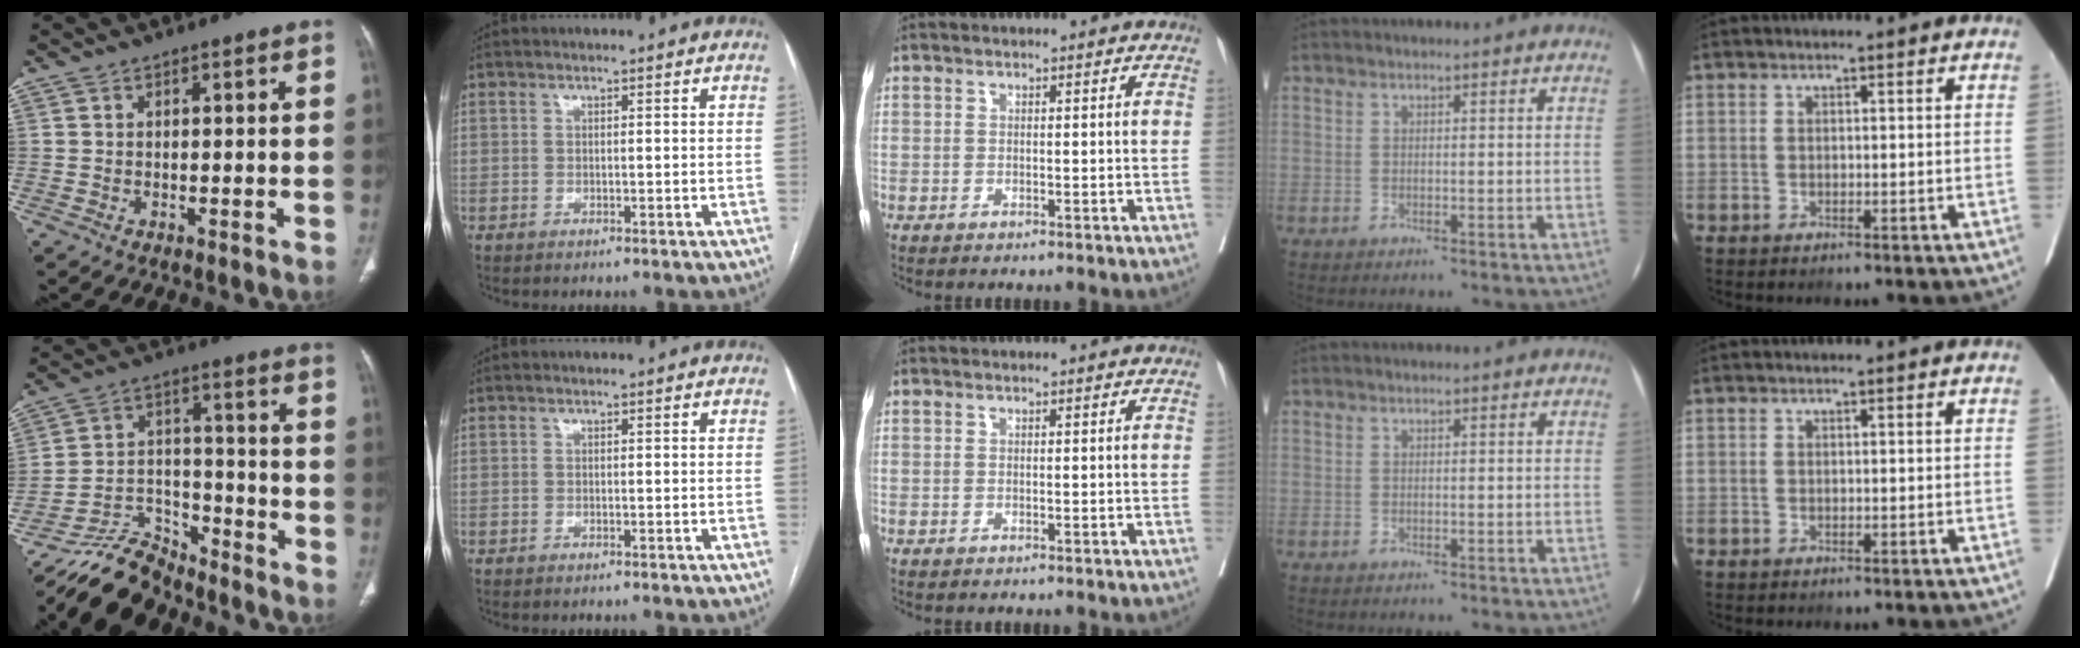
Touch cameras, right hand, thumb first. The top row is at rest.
{"thumb": {"total": 11.2, "force": [-10.5, 3.8, 0.8], "torque": [-0.005, 0.086, -0.192]}}